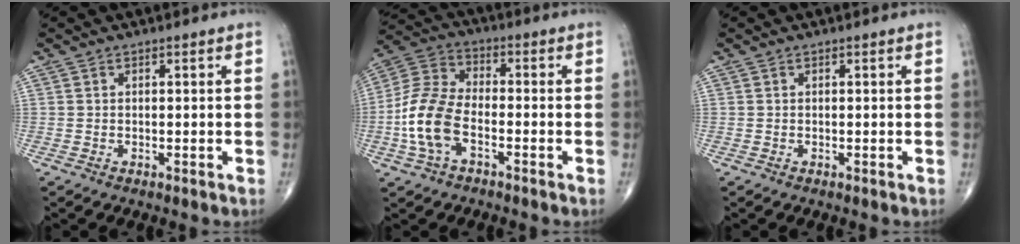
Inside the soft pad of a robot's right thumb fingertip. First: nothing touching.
{"total": 11.8, "force": [-3.7, 6.5, 9.1], "torque": [-0.192, 0.030, -0.078]}
{"total": 0.0}